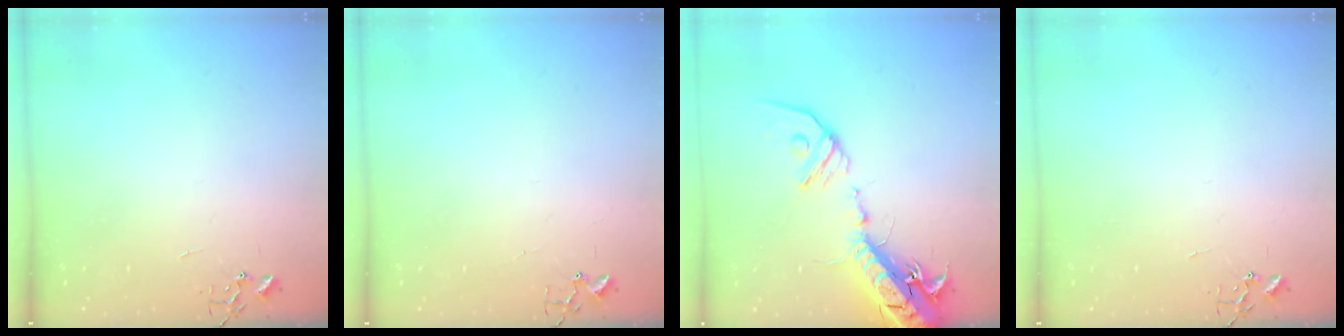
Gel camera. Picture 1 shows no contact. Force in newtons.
{"total": 2.4, "press": 2.4, "slide": 0.3}
{"total": 19.2, "press": 18.8, "slide": 3.9}
{"total": 0.0}